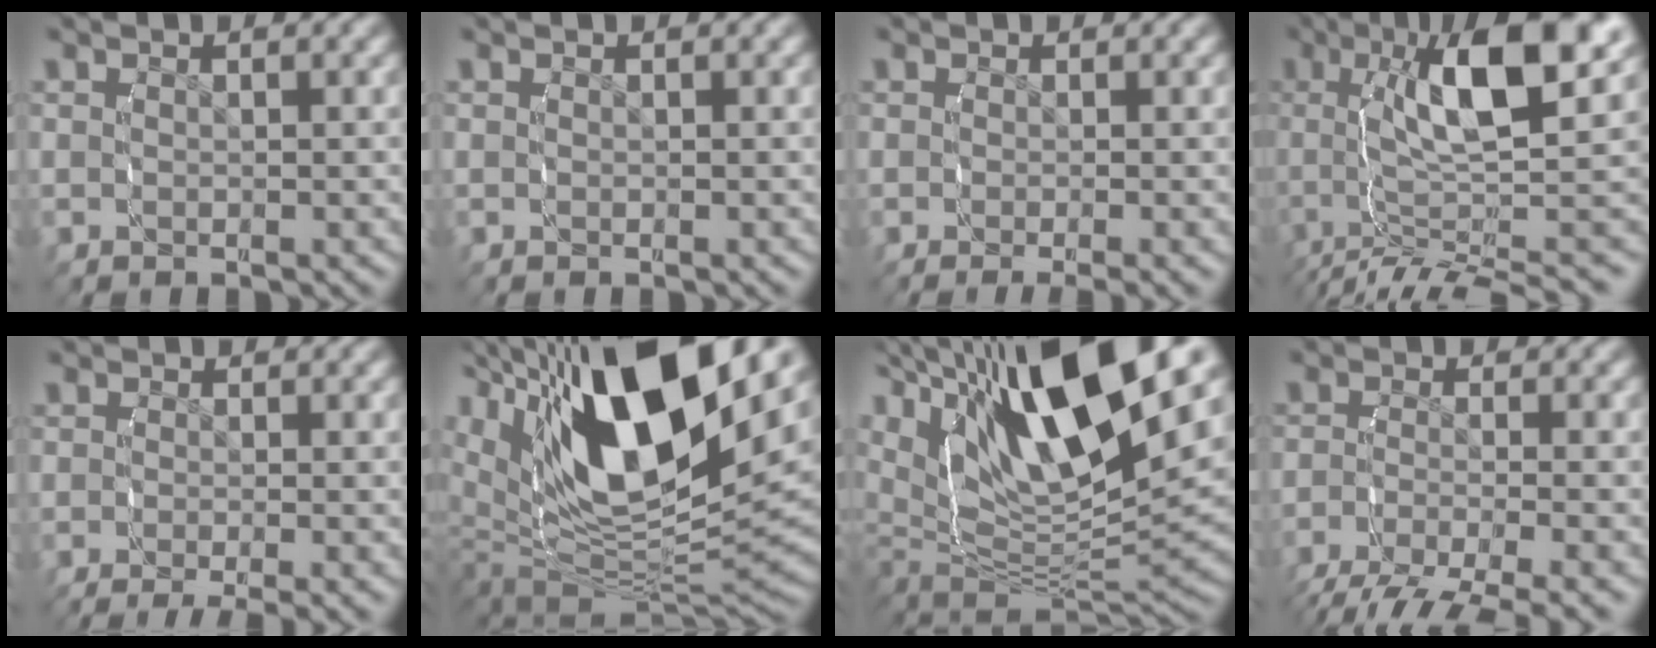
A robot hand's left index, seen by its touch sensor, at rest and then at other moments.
{"total": 0.0}
{"total": 1.9, "force": [-1.5, 0.2, 1.1], "torque": [-0.003, -0.009, -0.015]}
{"total": 9.8, "force": [0.9, 3.0, 9.2], "torque": [-0.144, -0.002, 0.022]}
{"total": 3.2, "force": [-2.6, 0.7, 1.8], "torque": [-0.013, -0.011, -0.030]}
{"total": 18.0, "force": [3.2, 10.6, 14.2], "torque": [-0.266, -0.022, 0.066]}
{"total": 16.6, "force": [4.7, 9.1, 13.1], "torque": [-0.229, -0.008, 0.084]}
{"total": 6.4, "force": [-4.9, 2.3, 3.4], "torque": [-0.055, -0.021, -0.065]}